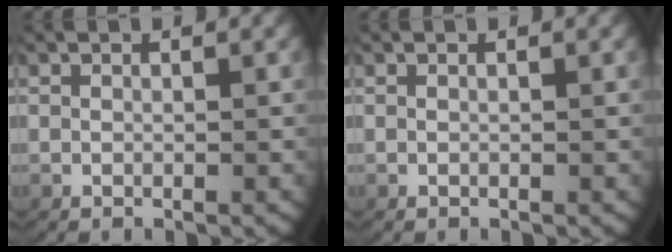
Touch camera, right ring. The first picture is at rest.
{"total": 0.0}